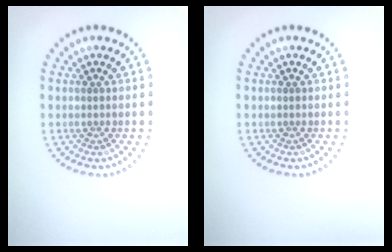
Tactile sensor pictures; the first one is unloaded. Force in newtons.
{"total": 0.0}